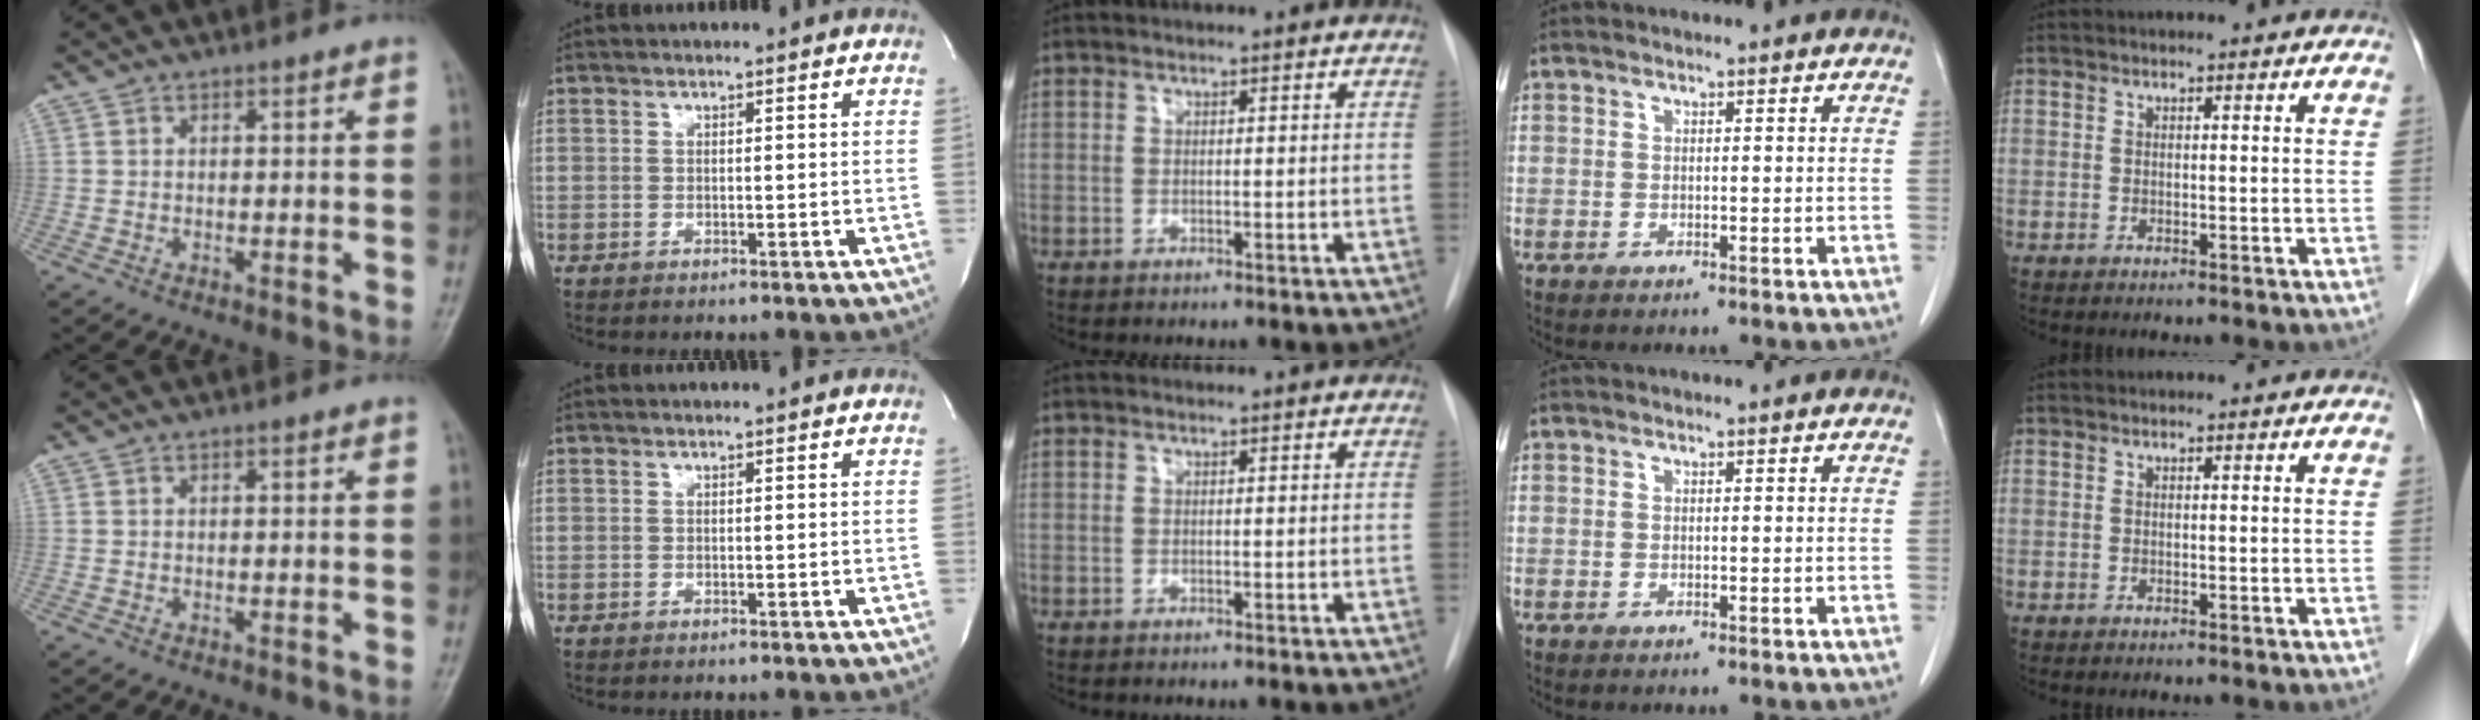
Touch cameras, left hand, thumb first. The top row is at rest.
{}